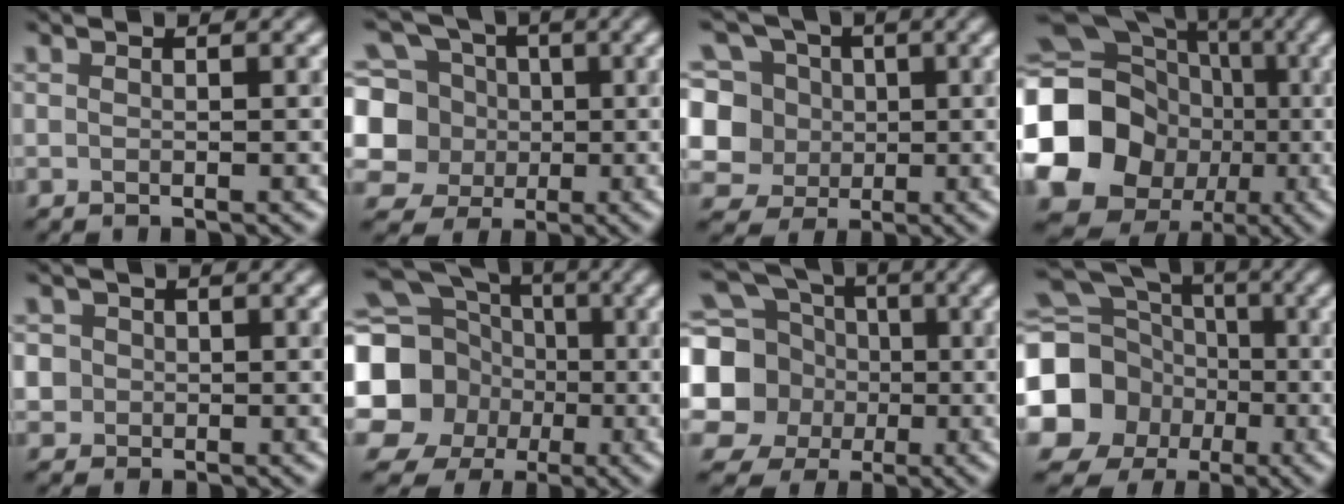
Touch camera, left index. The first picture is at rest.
{"total": 9.4, "force": [0.4, 8.8, 3.4], "torque": [-0.102, 0.008, -0.023]}
{"total": 9.5, "force": [0.7, 9.0, 2.9], "torque": [-0.099, 0.029, 0.001]}
{"total": 21.4, "force": [-3.6, 19.6, 7.7], "torque": [-0.167, -0.027, -0.096]}
{"total": 4.1, "force": [0.3, 3.9, 1.0], "torque": [-0.015, 0.027, -0.017]}
{"total": 21.0, "force": [-2.1, 19.8, 6.9], "torque": [-0.190, -0.008, -0.083]}
{"total": 13.8, "force": [-0.4, 12.9, 5.0], "torque": [-0.167, -0.002, -0.037]}
{"total": 19.6, "force": [-3.9, 18.2, 6.0], "torque": [-0.173, -0.016, -0.107]}